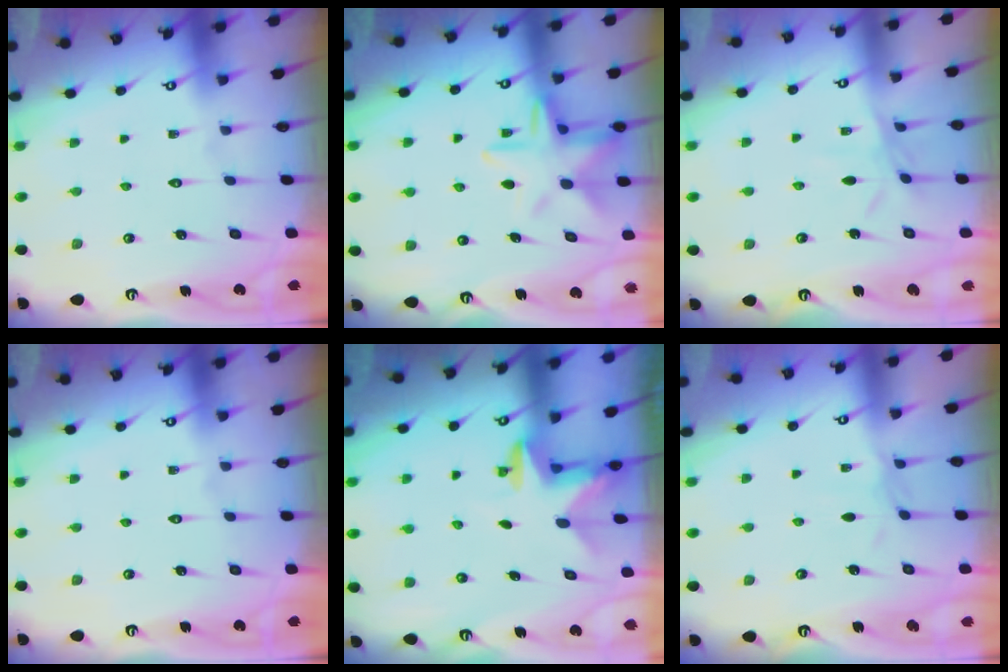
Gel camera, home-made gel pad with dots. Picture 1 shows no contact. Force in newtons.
{"total": 11.5, "press": 11.5, "slide": 1.2}
{"total": 5.6, "press": 5.6, "slide": 0.6}
{"total": 0.0}
{"total": 2.3, "press": 2.3, "slide": 0.4}
{"total": 2.0, "press": 2.0, "slide": 0.5}